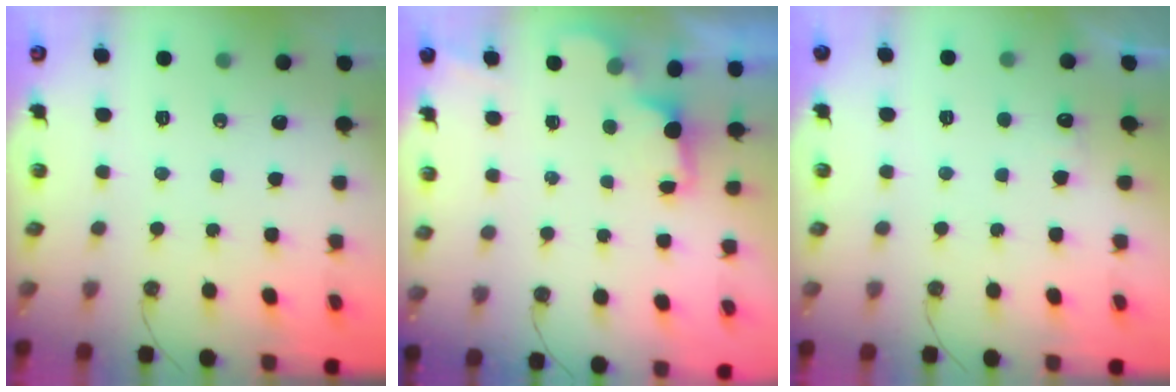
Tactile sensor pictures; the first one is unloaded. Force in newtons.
{"total": 2.0, "press": 1.8, "slide": 0.8}
{"total": 5.2, "press": 5.1, "slide": 1.2}